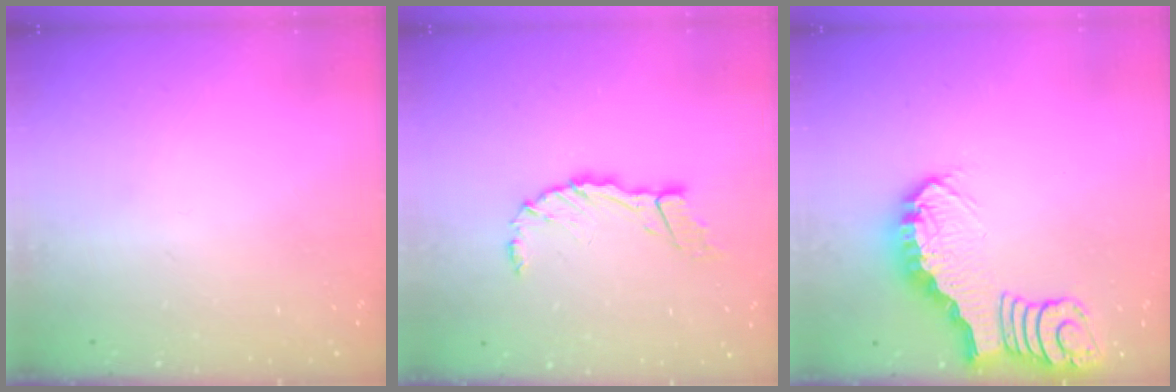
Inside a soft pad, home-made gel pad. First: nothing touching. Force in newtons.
{"total": 9.2, "press": 9.2, "slide": 0.5}
{"total": 3.5, "press": 3.5, "slide": 0.2}